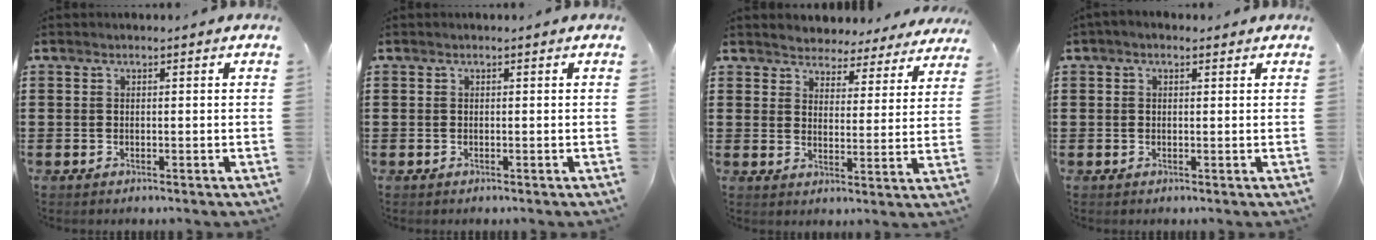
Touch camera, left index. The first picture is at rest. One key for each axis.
{"total": 0.0}
{"total": 4.2, "fx": 4.2, "fy": 0.4, "fz": -0.5, "tx": -0.017, "ty": -0.030, "tz": 0.070}
{"total": 1.0, "fx": 0.2, "fy": 0.6, "fz": 0.8, "tx": -0.015, "ty": 0.006, "tz": 0.004}